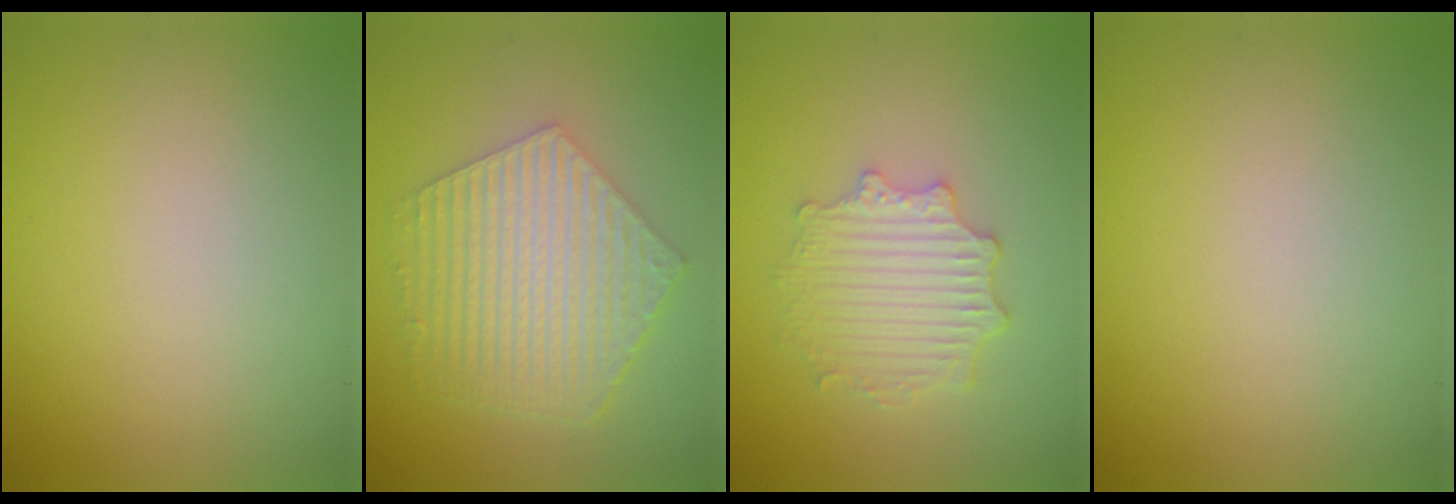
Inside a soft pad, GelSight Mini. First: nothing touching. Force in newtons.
{"total": 6.2, "press": 4.5, "slide": 4.3}
{"total": 4.1, "press": 3.4, "slide": 2.3}
{"total": 0.0}